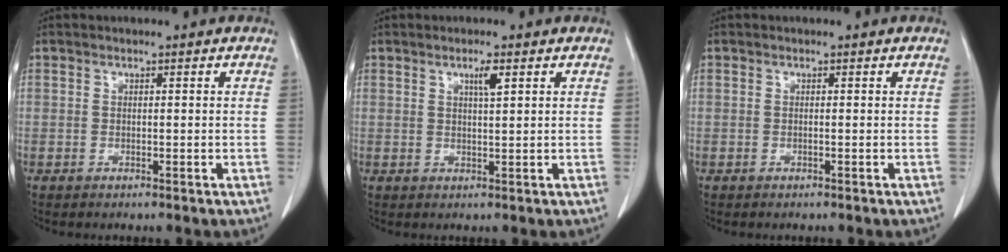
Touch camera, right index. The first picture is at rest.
{"total": 2.3, "force": [1.1, 0.1, 2.0], "torque": [-0.036, -0.002, 0.020]}
{"total": 0.0}